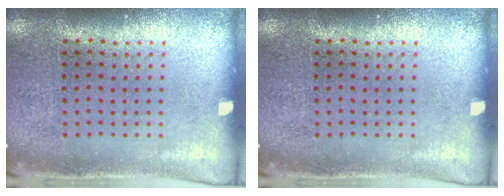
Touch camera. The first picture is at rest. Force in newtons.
{"total": 0.0}